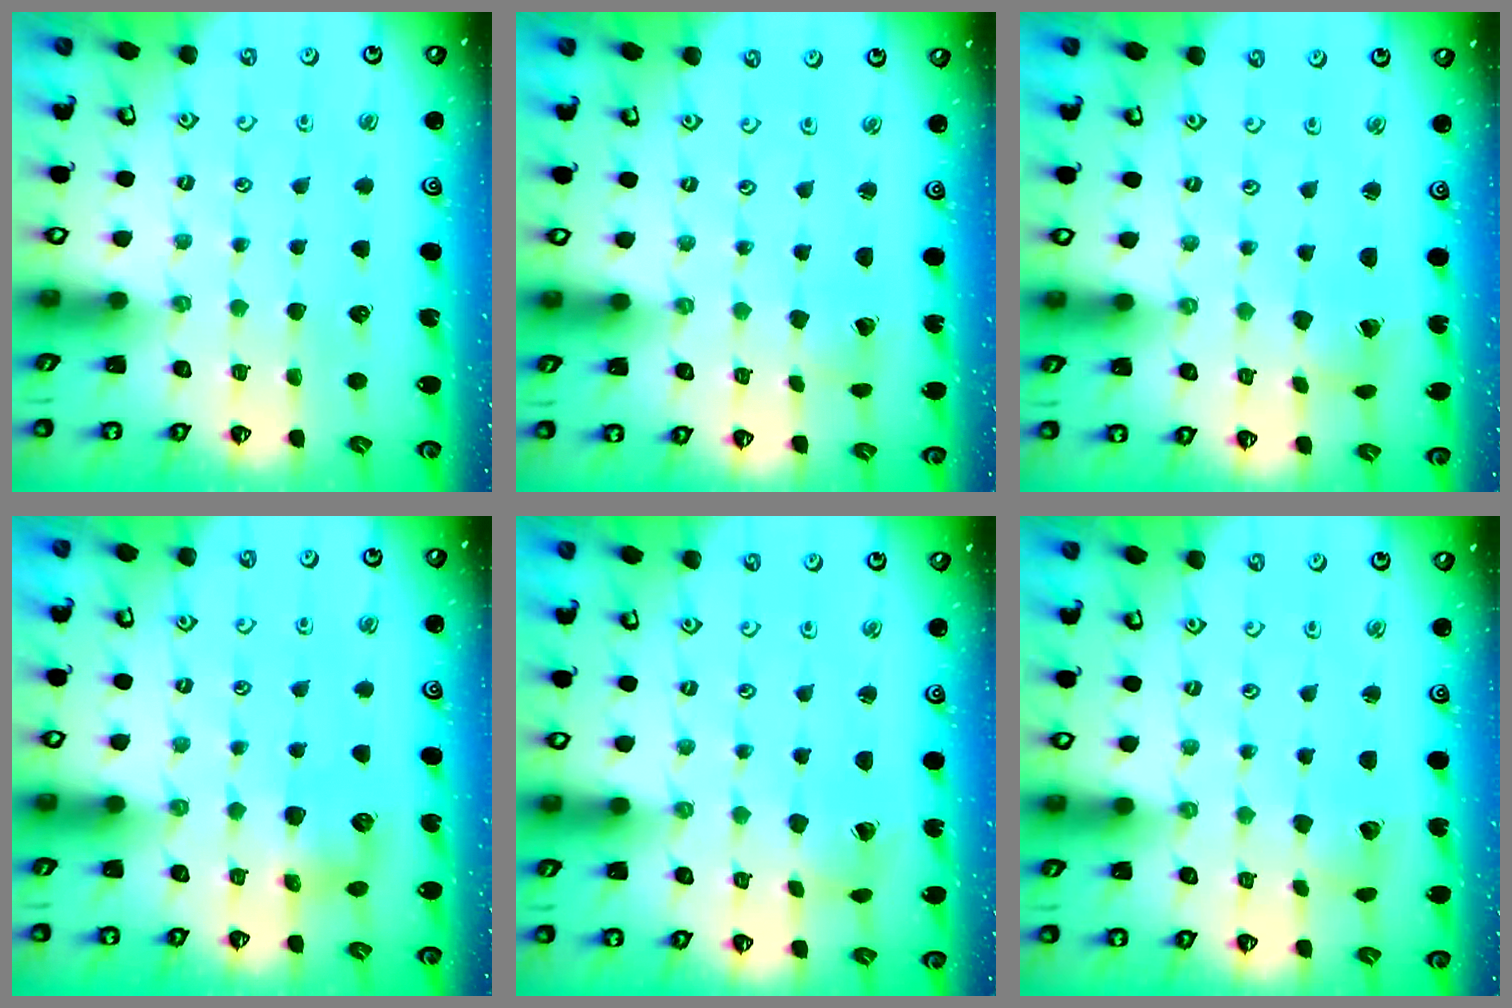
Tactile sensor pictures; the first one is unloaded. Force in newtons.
{"total": 1.3, "press": 1.3, "slide": 0.1}
{"total": 1.6, "press": 1.6, "slide": 0.1}
{"total": 7.5, "press": 7.4, "slide": 0.6}
{"total": 1.5, "press": 1.5, "slide": 0.2}
{"total": 2.8, "press": 2.8, "slide": 0.3}